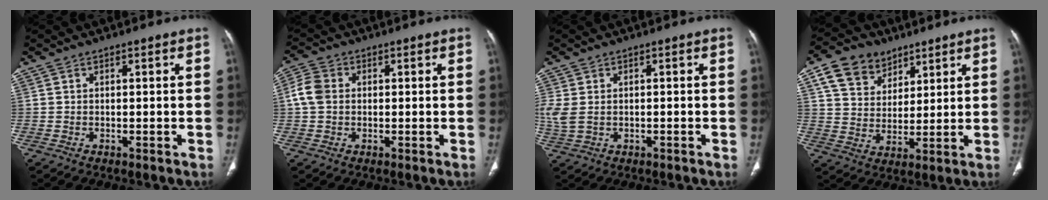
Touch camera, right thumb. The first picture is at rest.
{"total": 4.8, "force": [0.3, 3.8, 2.9], "torque": [-0.066, 0.013, 0.002]}
{"total": 4.1, "force": [-0.1, 2.7, 3.0], "torque": [-0.093, 0.007, 0.006]}
{"total": 11.4, "force": [6.5, 8.2, 4.5], "torque": [-0.060, -0.017, 0.123]}